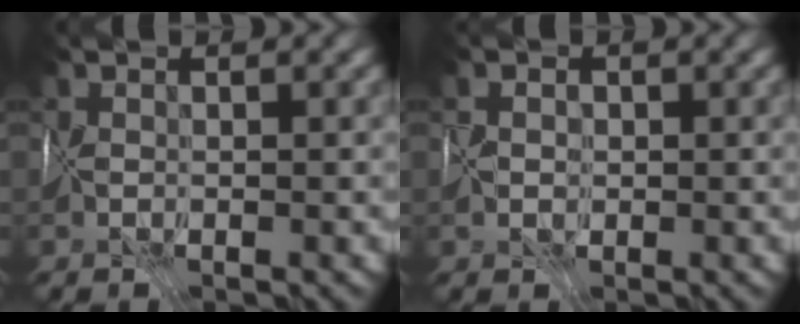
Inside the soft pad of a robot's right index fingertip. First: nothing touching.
{"total": 1.2, "force": [0.0, 1.1, 0.4], "torque": [0.008, 0.013, -0.013]}